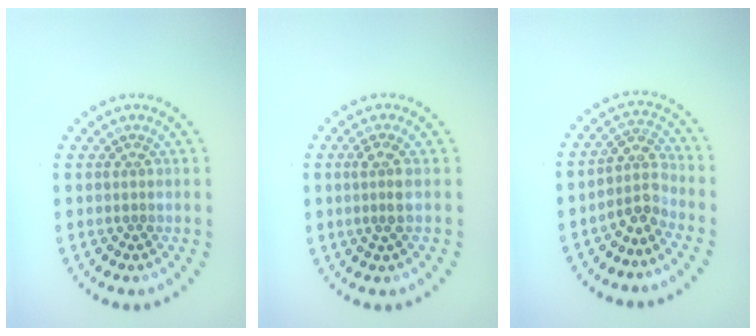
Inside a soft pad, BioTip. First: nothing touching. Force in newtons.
{"total": 1.8, "press": 1.4, "slide": 1.0}
{"total": 2.7, "press": 2.1, "slide": 1.8}